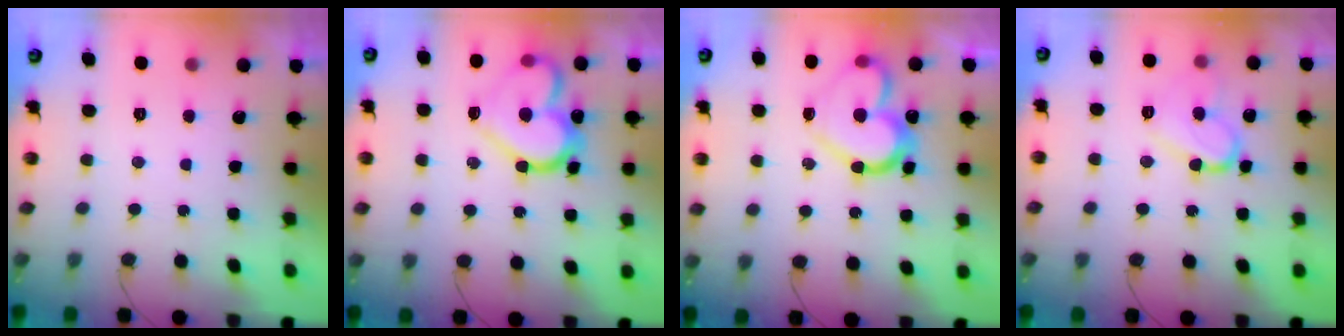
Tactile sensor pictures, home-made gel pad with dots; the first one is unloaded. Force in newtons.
{"total": 18.2, "press": 18.0, "slide": 2.0}
{"total": 17.1, "press": 17.1, "slide": 1.5}
{"total": 11.9, "press": 11.8, "slide": 1.3}